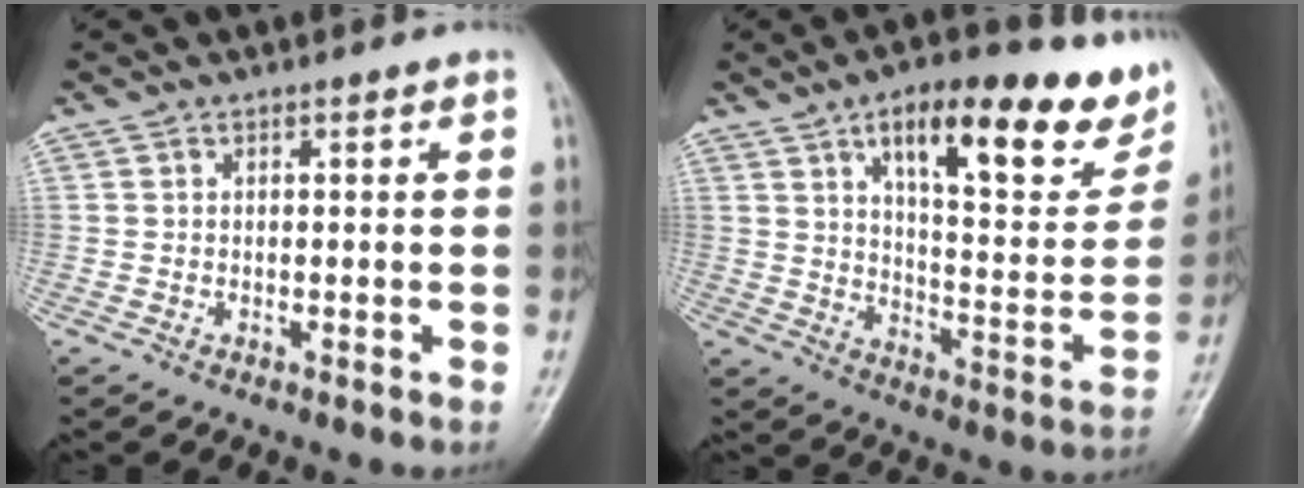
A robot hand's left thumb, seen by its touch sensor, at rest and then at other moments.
{"total": 24.1, "force": [13.8, 8.9, 17.6], "torque": [-0.194, -0.042, 0.202]}